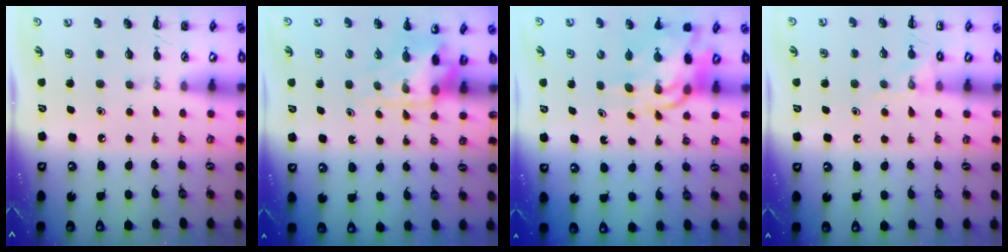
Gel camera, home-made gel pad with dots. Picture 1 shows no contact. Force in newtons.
{"total": 4.3, "press": 4.2, "slide": 0.8}
{"total": 11.2, "press": 10.6, "slide": 3.6}
{"total": 6.9, "press": 6.6, "slide": 1.8}